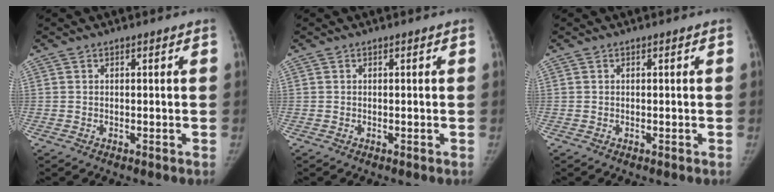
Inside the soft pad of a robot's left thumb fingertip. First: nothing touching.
{"total": 0.0}
{"total": 0.0}